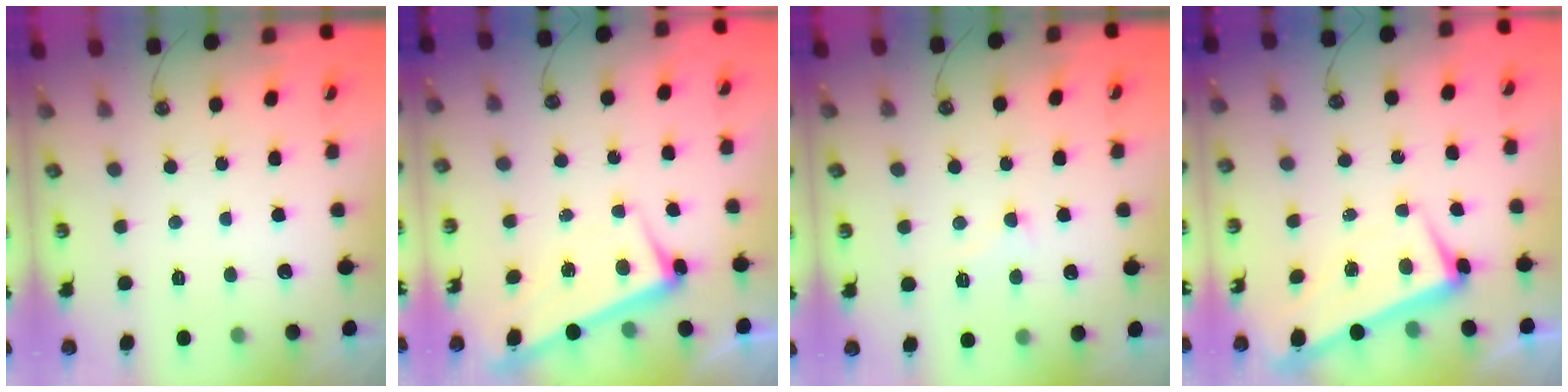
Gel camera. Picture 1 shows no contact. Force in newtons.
{"total": 2.9, "press": 2.9, "slide": 0.4}
{"total": 2.3, "press": 2.2, "slide": 0.5}
{"total": 1.8, "press": 0.8, "slide": 1.6}